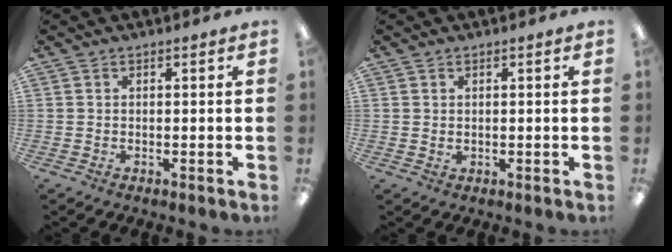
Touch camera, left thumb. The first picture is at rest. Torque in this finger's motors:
{"motor_torque": [-0.10, -0.09, -0.38, -0.11, 0.01]}